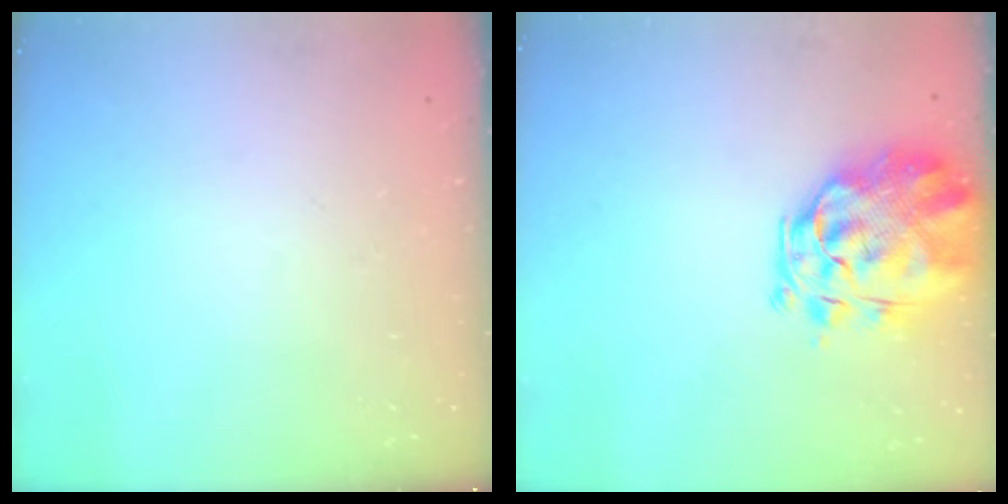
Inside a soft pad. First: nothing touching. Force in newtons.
{"total": 3.6, "press": 3.2, "slide": 1.5}